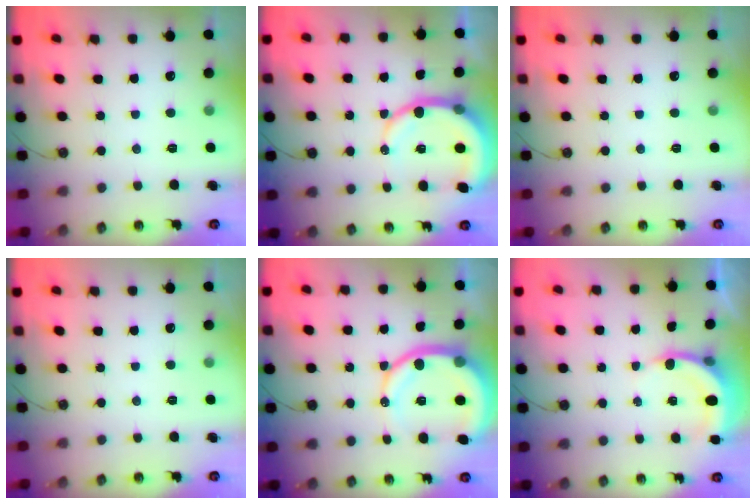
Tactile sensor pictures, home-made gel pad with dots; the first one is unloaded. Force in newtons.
{"total": 10.6, "press": 10.5, "slide": 1.3}
{"total": 0.0}
{"total": 0.0}
{"total": 13.7, "press": 13.6, "slide": 1.8}
{"total": 6.1, "press": 6.1, "slide": 0.8}